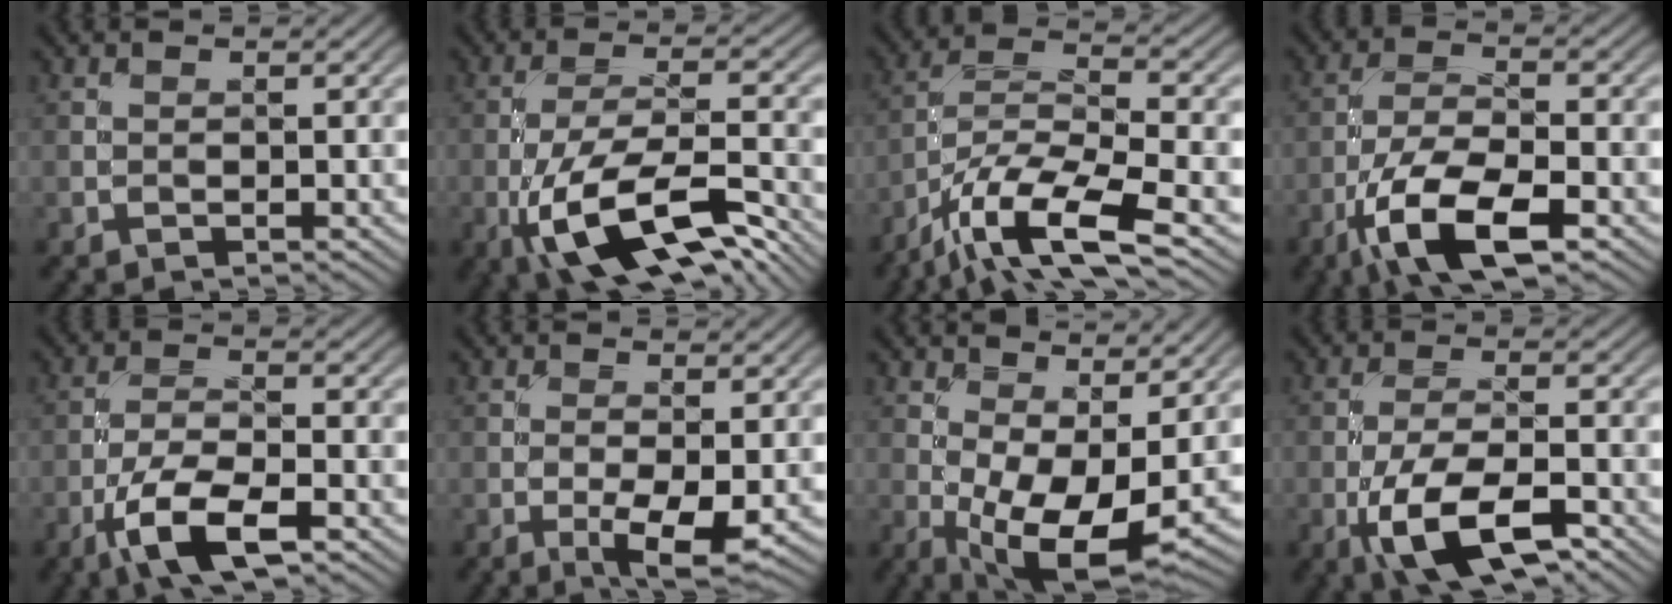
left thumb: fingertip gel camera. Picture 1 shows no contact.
{"total": 13.3, "force": [-6.4, 4.7, 10.6], "torque": [-0.207, -0.009, -0.120]}
{"total": 13.2, "force": [-8.2, 3.8, 9.6], "torque": [-0.189, -0.008, -0.163]}
{"total": 10.7, "force": [-5.7, 3.8, 8.3], "torque": [-0.164, -0.008, -0.115]}
{"total": 8.0, "force": [-4.4, 2.6, 6.2], "torque": [-0.123, 0.002, -0.090]}
{"total": 4.8, "force": [-1.5, 1.5, 4.3], "torque": [-0.076, -0.005, -0.023]}
{"total": 10.4, "force": [0.1, 4.3, 9.5], "torque": [-0.172, -0.007, 0.008]}
{"total": 9.9, "force": [-4.8, 3.7, 7.8], "torque": [-0.150, -0.002, -0.091]}